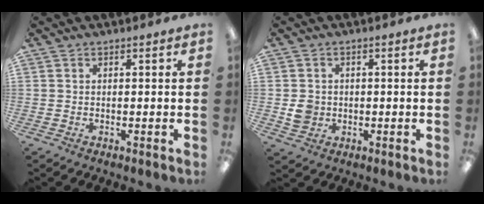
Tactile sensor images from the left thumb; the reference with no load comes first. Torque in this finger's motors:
{"motor_torque": [-0.22, 0.23, 0.00, -0.06, 0.00]}